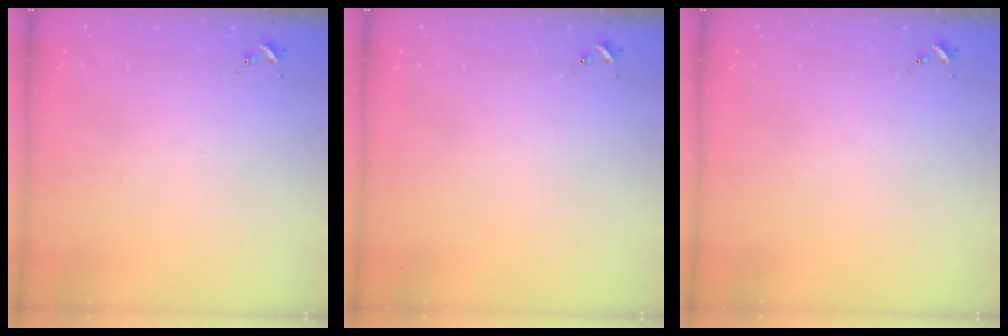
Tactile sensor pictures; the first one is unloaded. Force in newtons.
{"total": 0.0}
{"total": 0.0}